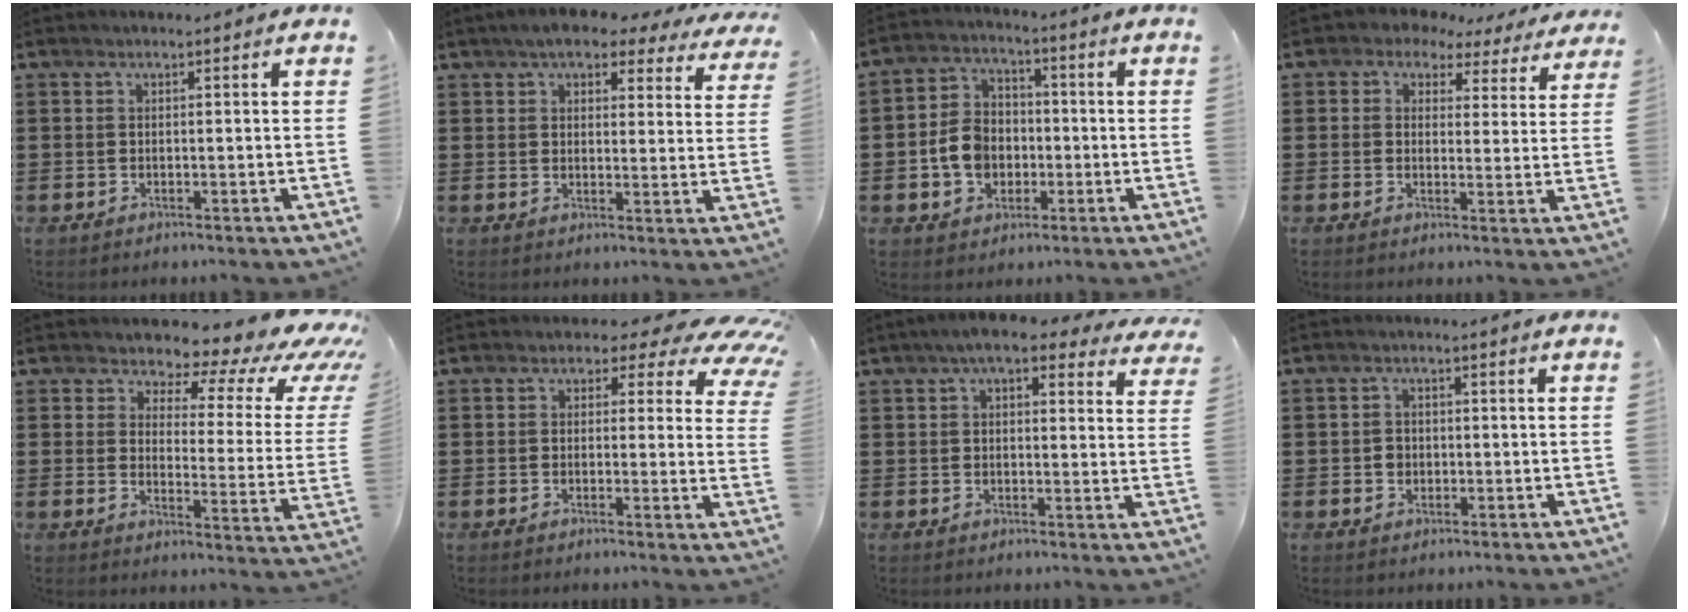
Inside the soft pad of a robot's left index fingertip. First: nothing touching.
{"total": 5.6, "force": [4.8, 1.7, 2.4], "torque": [-0.057, -0.011, 0.086]}
{"total": 7.0, "force": [-1.3, 5.8, 3.7], "torque": [-0.097, 0.011, -0.028]}
{"total": 3.2, "force": [2.4, 2.0, 0.6], "torque": [-0.031, -0.013, 0.038]}
{"total": 7.2, "force": [5.4, 2.9, 3.8], "torque": [-0.067, -0.045, 0.090]}
{"total": 4.4, "force": [2.6, 2.4, 2.6], "torque": [-0.043, -0.018, 0.038]}
{"total": 6.2, "force": [4.7, 1.6, 3.7], "torque": [-0.077, -0.003, 0.082]}
{"total": 1.6, "force": [-0.1, 1.5, 0.6], "torque": [-0.015, 0.006, -0.005]}